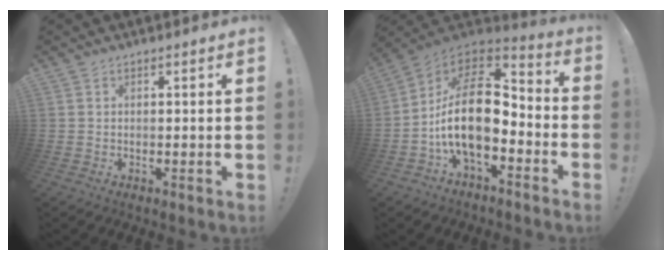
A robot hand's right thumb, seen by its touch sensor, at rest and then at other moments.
{"total": 19.9, "force": [-2.0, 11.1, 16.4], "torque": [-0.300, 0.015, -0.025]}